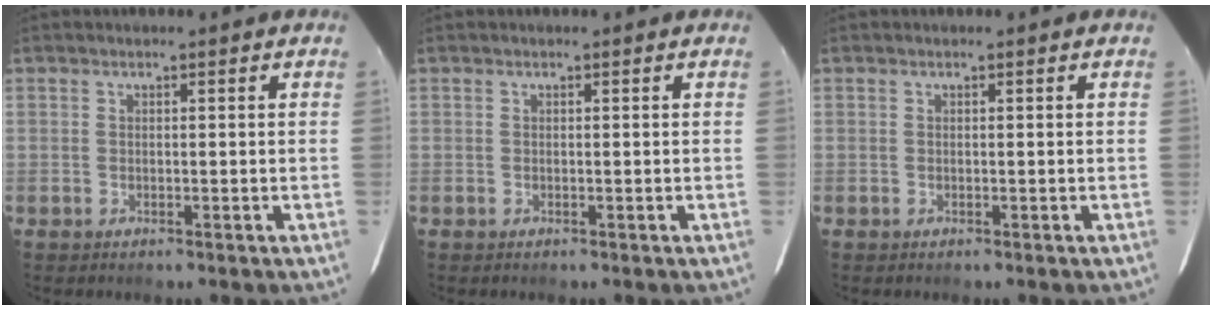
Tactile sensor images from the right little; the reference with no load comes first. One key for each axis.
{"total": 0.0}
{"total": 0.0}